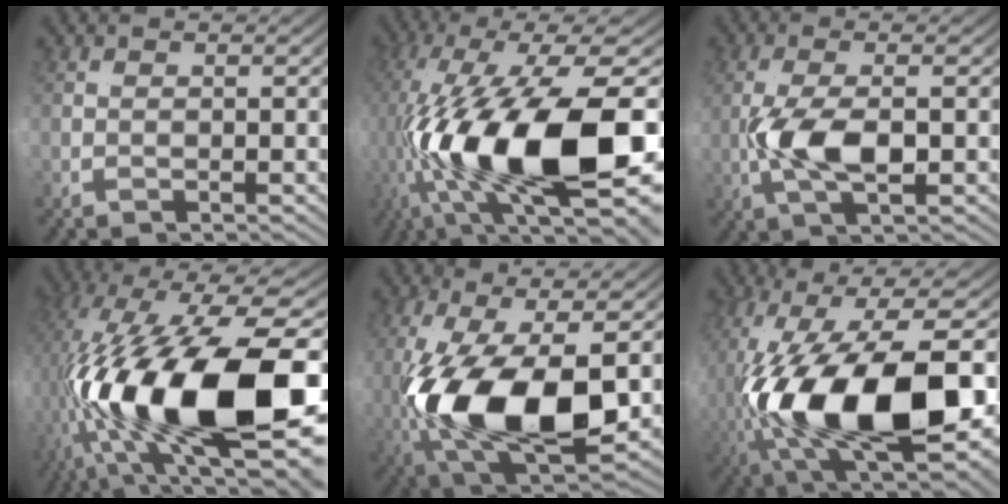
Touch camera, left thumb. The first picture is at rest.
{"total": 17.4, "force": [-2.9, 6.7, 15.8], "torque": [-0.351, -0.023, -0.024]}
{"total": 4.6, "force": [-0.9, 1.6, 4.2], "torque": [-0.106, -0.001, -0.022]}
{"total": 19.1, "force": [-2.6, 7.7, 17.2], "torque": [-0.370, -0.021, -0.021]}
{"total": 13.3, "force": [-2.6, 6.6, 11.2], "torque": [-0.273, -0.041, -0.026]}
{"total": 16.7, "force": [-4.1, 6.7, 14.8], "torque": [-0.331, -0.035, -0.035]}